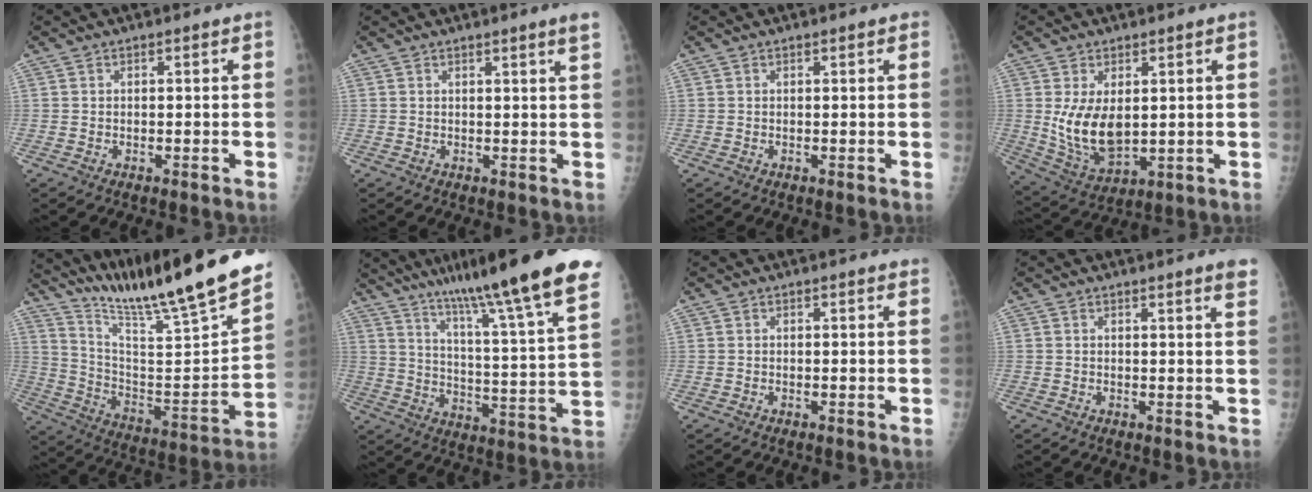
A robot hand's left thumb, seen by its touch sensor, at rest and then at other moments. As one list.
[{"total": 2.8, "force": [1.8, -0.8, 1.9], "torque": [-0.025, -0.011, 0.027]}, {"total": 0.9, "force": [0.6, -0.1, 0.7], "torque": [-0.009, 0.001, 0.008]}, {"total": 10.3, "force": [1.4, 5.6, 8.5], "torque": [-0.147, -0.019, 0.047]}, {"total": 26.4, "force": [22.1, 0.6, 14.5], "torque": [-0.220, -0.134, 0.355]}, {"total": 26.0, "force": [18.6, 1.7, 18.0], "torque": [-0.269, -0.068, 0.281]}, {"total": 1.4, "force": [1.3, -0.1, 0.6], "torque": [-0.004, -0.003, 0.015]}, {"total": 3.9, "force": [2.9, -0.4, 2.6], "torque": [-0.032, -0.014, 0.030]}]